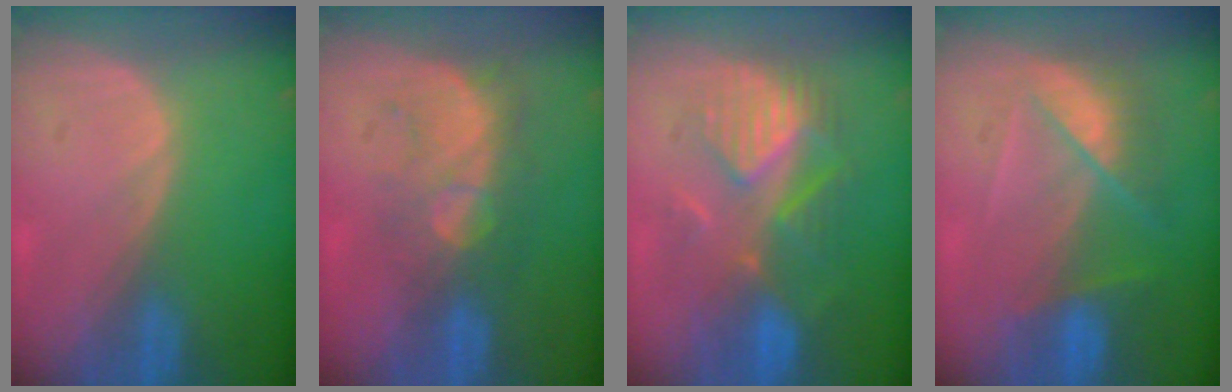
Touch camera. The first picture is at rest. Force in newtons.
{"total": 8.6, "press": 7.5, "slide": 4.2}
{"total": 8.5, "press": 8.5, "slide": 0.8}
{"total": 7.4, "press": 6.5, "slide": 3.4}